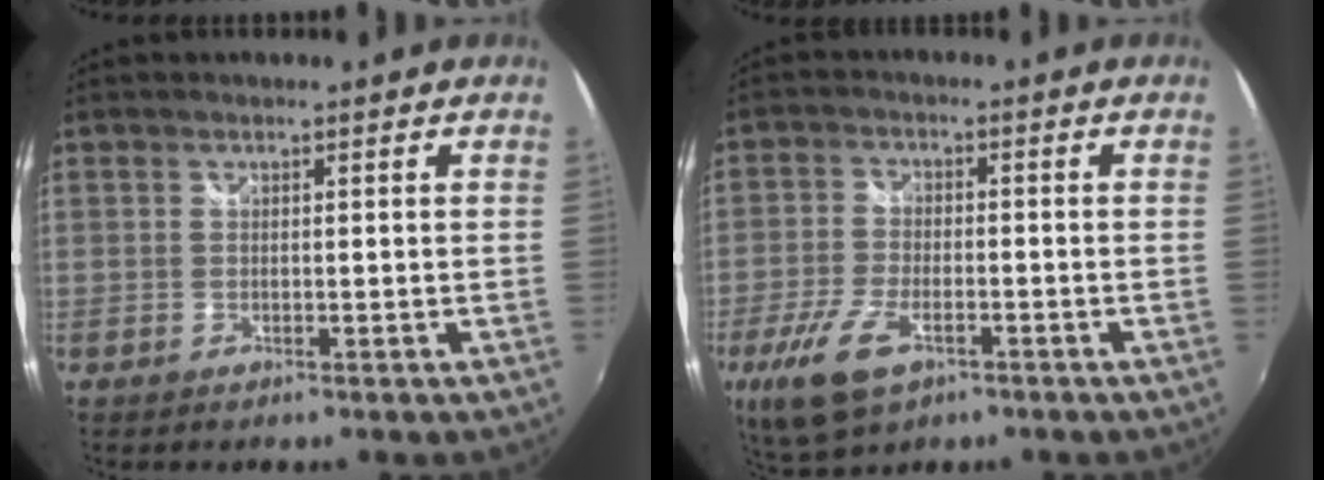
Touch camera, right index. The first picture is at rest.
{"total": 11.4, "force": [-5.8, 5.6, 8.0], "torque": [-0.188, -0.022, -0.106]}